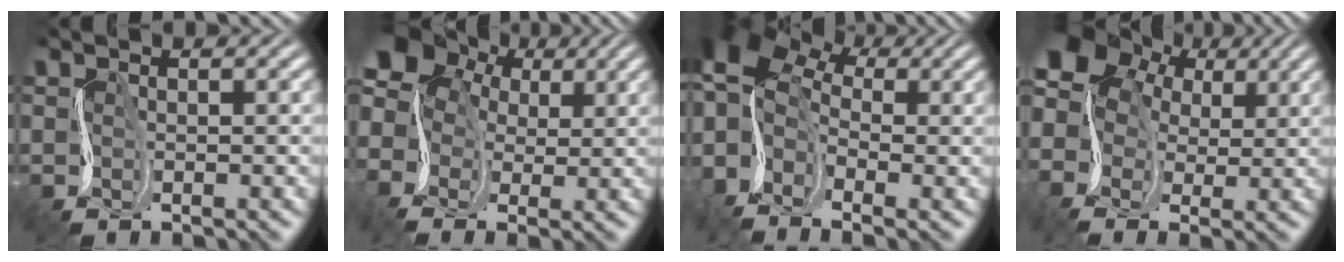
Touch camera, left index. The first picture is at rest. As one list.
[{"total": 8.7, "force": [1.2, 7.2, 4.7], "torque": [-0.114, 0.017, 0.005]}, {"total": 10.5, "force": [0.6, 7.2, 7.6], "torque": [-0.140, 0.026, 0.000]}, {"total": 8.9, "force": [1.8, 7.4, 4.6], "torque": [-0.116, 0.020, 0.016]}]